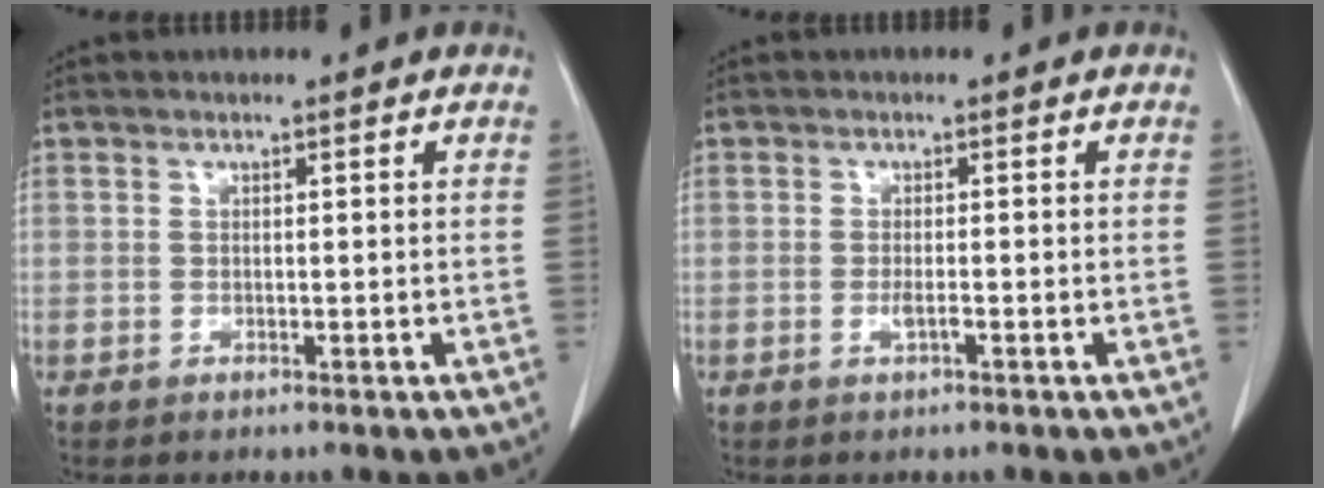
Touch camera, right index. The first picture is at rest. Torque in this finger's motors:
{"motor_torque": [0.24, -0.18, 0.08, 0.03]}